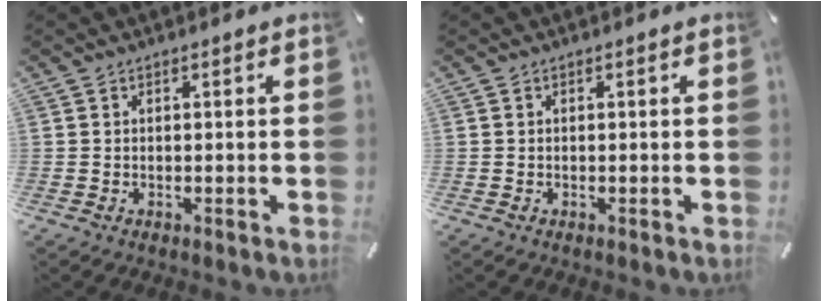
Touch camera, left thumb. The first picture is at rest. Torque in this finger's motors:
{"motor_torque": [-0.02, -0.01, -0.05, -0.02, 0.00]}